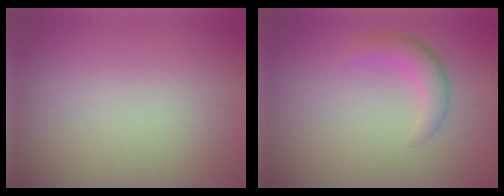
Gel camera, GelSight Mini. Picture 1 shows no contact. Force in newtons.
{"total": 2.5, "press": 2.5, "slide": 0.0}